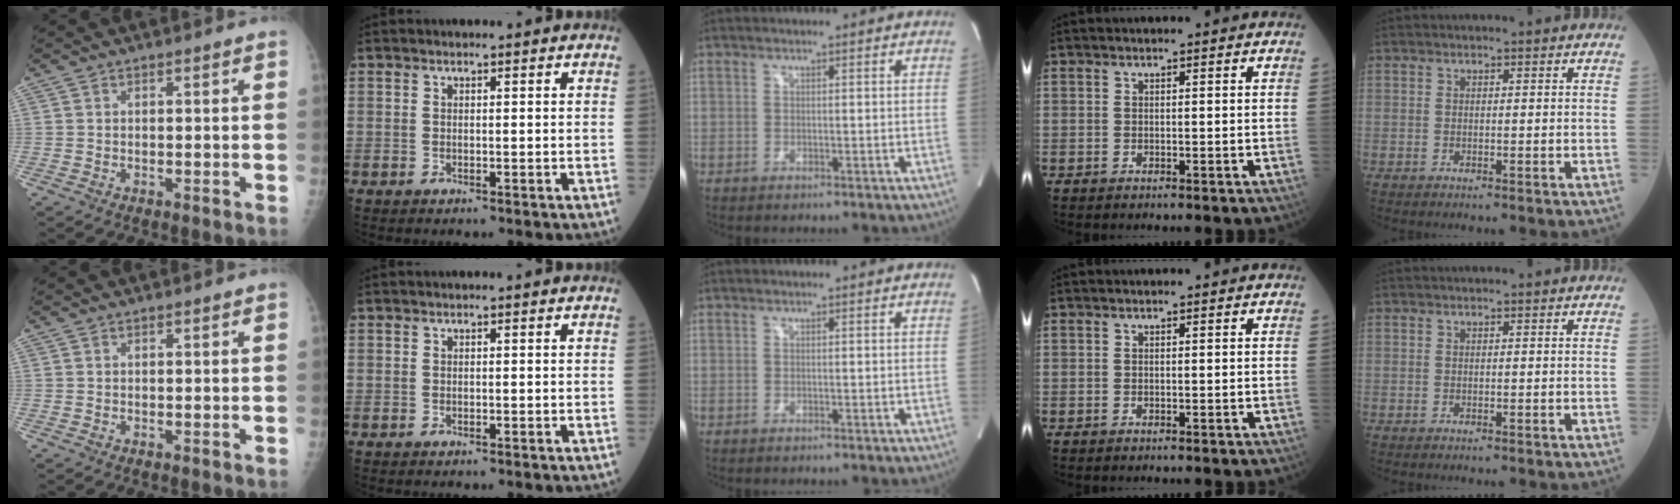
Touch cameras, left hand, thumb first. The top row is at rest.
{}